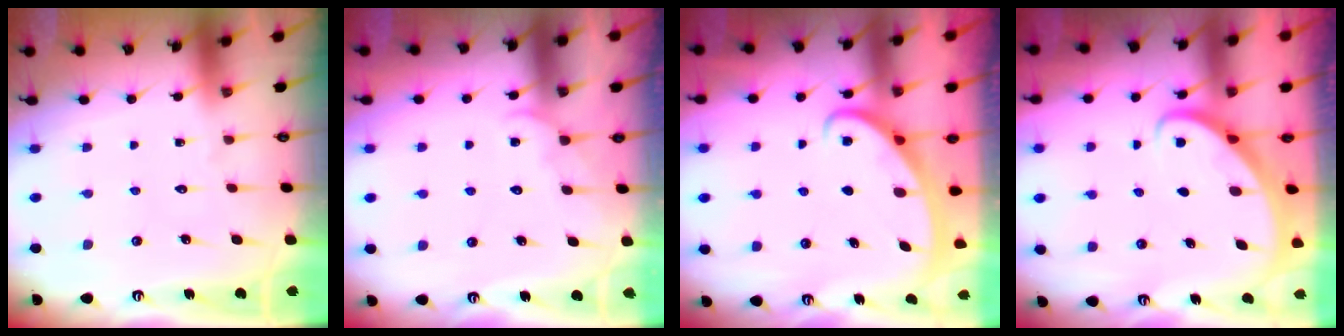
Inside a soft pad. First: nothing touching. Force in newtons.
{"total": 3.1, "press": 3.1, "slide": 0.4}
{"total": 2.6, "press": 2.6, "slide": 0.3}
{"total": 2.6, "press": 2.6, "slide": 0.2}